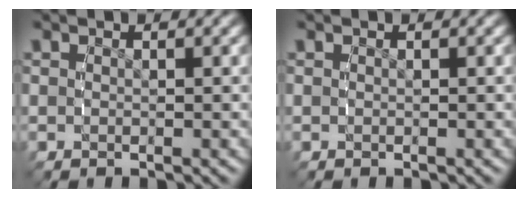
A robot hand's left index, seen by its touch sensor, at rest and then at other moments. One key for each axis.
{"total": 0.0}